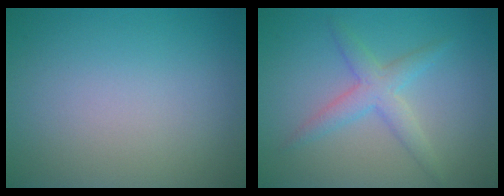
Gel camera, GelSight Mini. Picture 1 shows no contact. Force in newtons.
{"total": 2.9, "press": 2.9, "slide": 0.0}